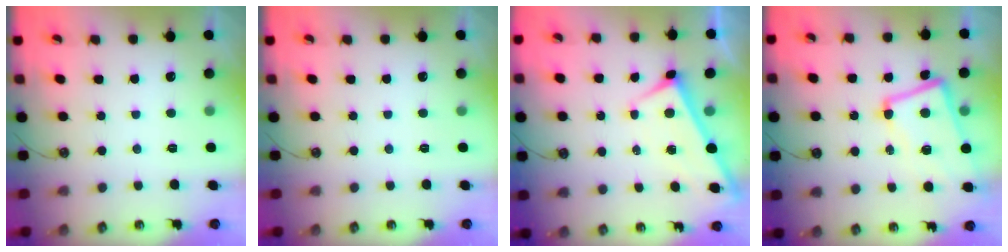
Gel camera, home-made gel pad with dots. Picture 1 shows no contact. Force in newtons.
{"total": 0.0}
{"total": 1.7, "press": 1.7, "slide": 0.1}
{"total": 4.7, "press": 4.4, "slide": 1.7}